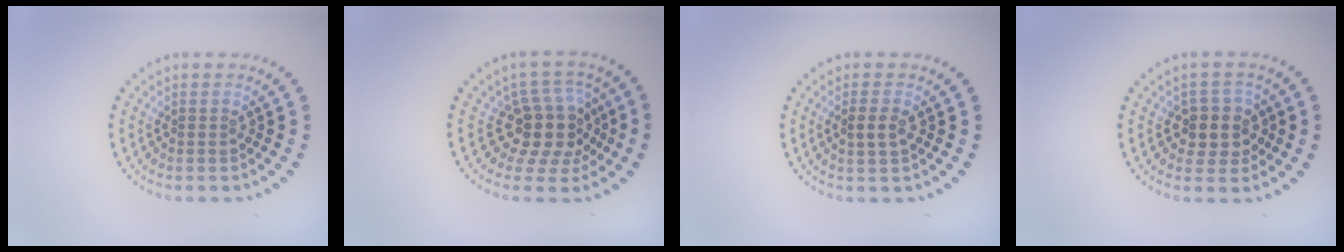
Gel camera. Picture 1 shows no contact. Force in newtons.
{"total": 4.3, "press": 3.4, "slide": 2.6}
{"total": 1.8, "press": 1.8, "slide": 0.3}
{"total": 3.2, "press": 2.9, "slide": 1.2}